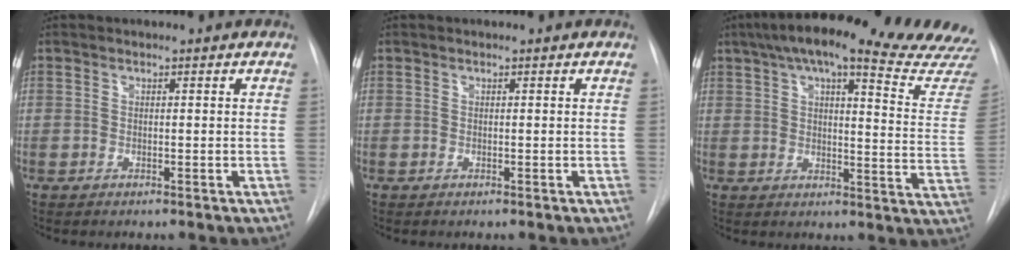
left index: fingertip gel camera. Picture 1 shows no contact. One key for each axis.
{"total": 0.0}
{"total": 28.4, "fx": 24.8, "fy": 2.5, "fz": 13.6, "tx": -0.186, "ty": -0.060, "tz": 0.288}